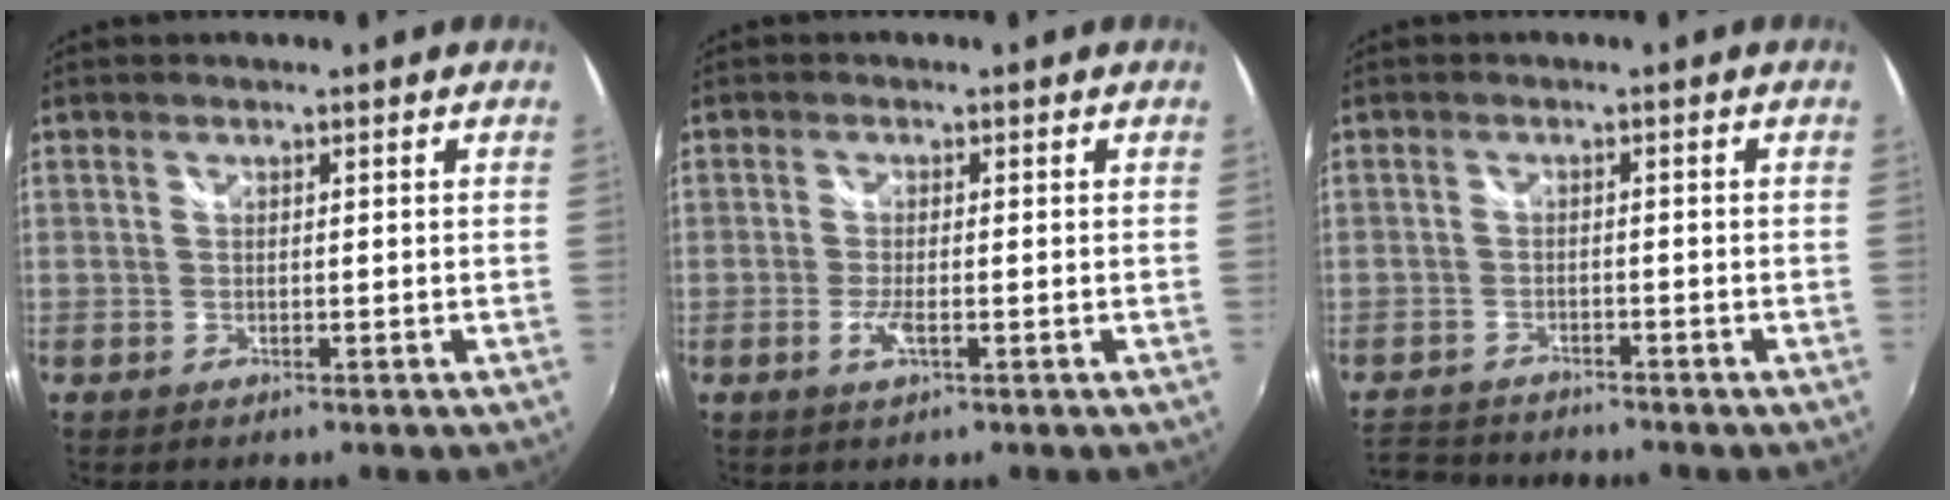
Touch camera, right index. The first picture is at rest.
{"total": 2.6, "force": [-1.0, 0.5, 2.4], "torque": [-0.051, -0.007, -0.019]}
{"total": 6.3, "force": [-5.8, 2.3, 0.8], "torque": [-0.043, 0.004, -0.108]}